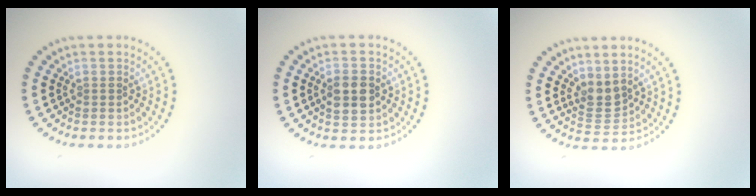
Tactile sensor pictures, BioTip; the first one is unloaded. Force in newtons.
{"total": 2.9, "press": 2.9, "slide": 0.0}
{"total": 2.3, "press": 1.9, "slide": 1.4}